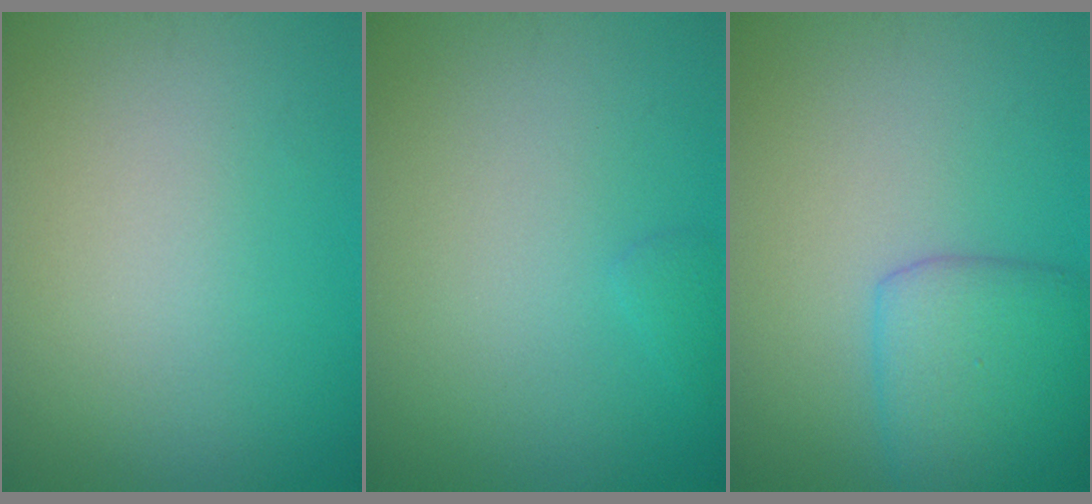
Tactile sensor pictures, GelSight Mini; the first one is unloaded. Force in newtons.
{"total": 0.6, "press": 0.6, "slide": 0.0}
{"total": 3.8, "press": 3.8, "slide": 0.1}